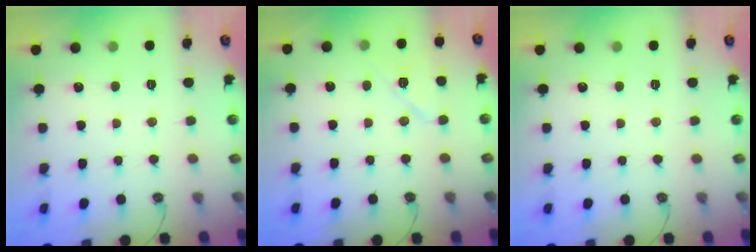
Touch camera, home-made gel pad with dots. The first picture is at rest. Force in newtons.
{"total": 7.9, "press": 7.9, "slide": 1.0}
{"total": 0.0}